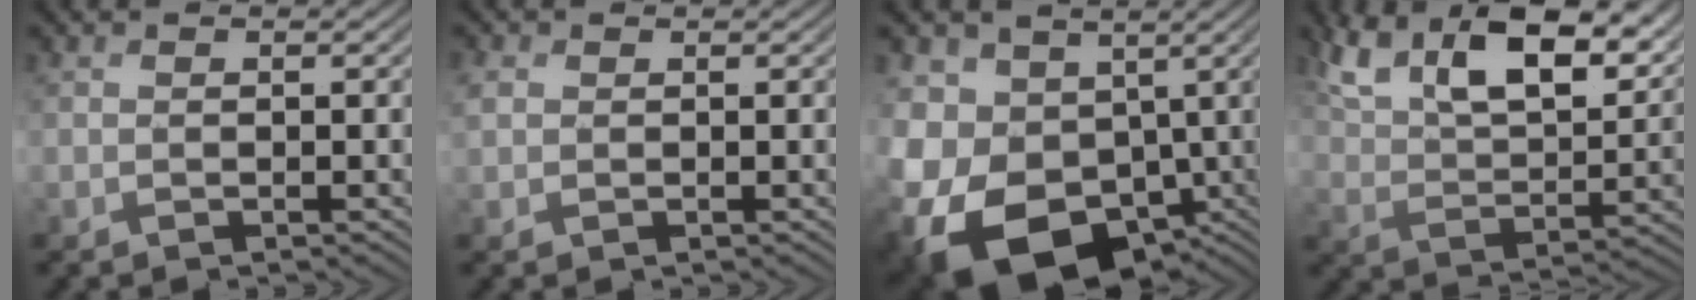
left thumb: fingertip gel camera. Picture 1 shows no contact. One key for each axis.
{"total": 1.5, "fx": 0.5, "fy": 1.1, "fz": 0.8, "tx": -0.023, "ty": 0.005, "tz": 0.010}
{"total": 18.2, "fx": -4.6, "fy": 14.1, "fz": 10.5, "tx": -0.272, "ty": -0.032, "tz": -0.066}
{"total": 15.2, "fx": 9.7, "fy": 6.1, "fz": 10.0, "tx": -0.210, "ty": 0.007, "tz": 0.171}